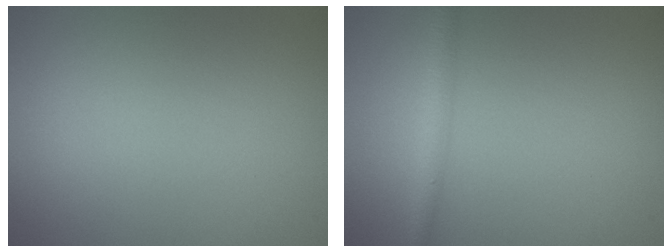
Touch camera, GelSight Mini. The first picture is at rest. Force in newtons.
{"total": 2.0, "press": 2.0, "slide": 0.0}